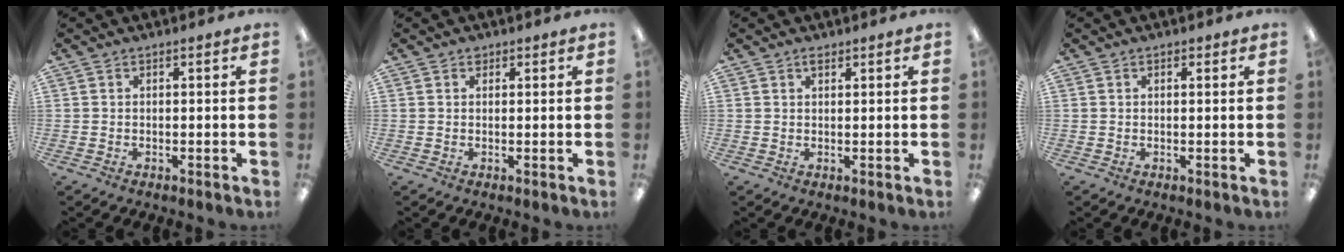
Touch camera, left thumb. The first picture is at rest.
{"total": 1.0, "force": [0.7, 0.6, 0.4], "torque": [0.000, -0.001, 0.011]}
{"total": 1.2, "force": [1.0, 0.5, 0.5], "torque": [-0.011, 0.001, 0.018]}
{"total": 0.6, "force": [0.4, 0.3, 0.2], "torque": [0.004, -0.001, 0.006]}